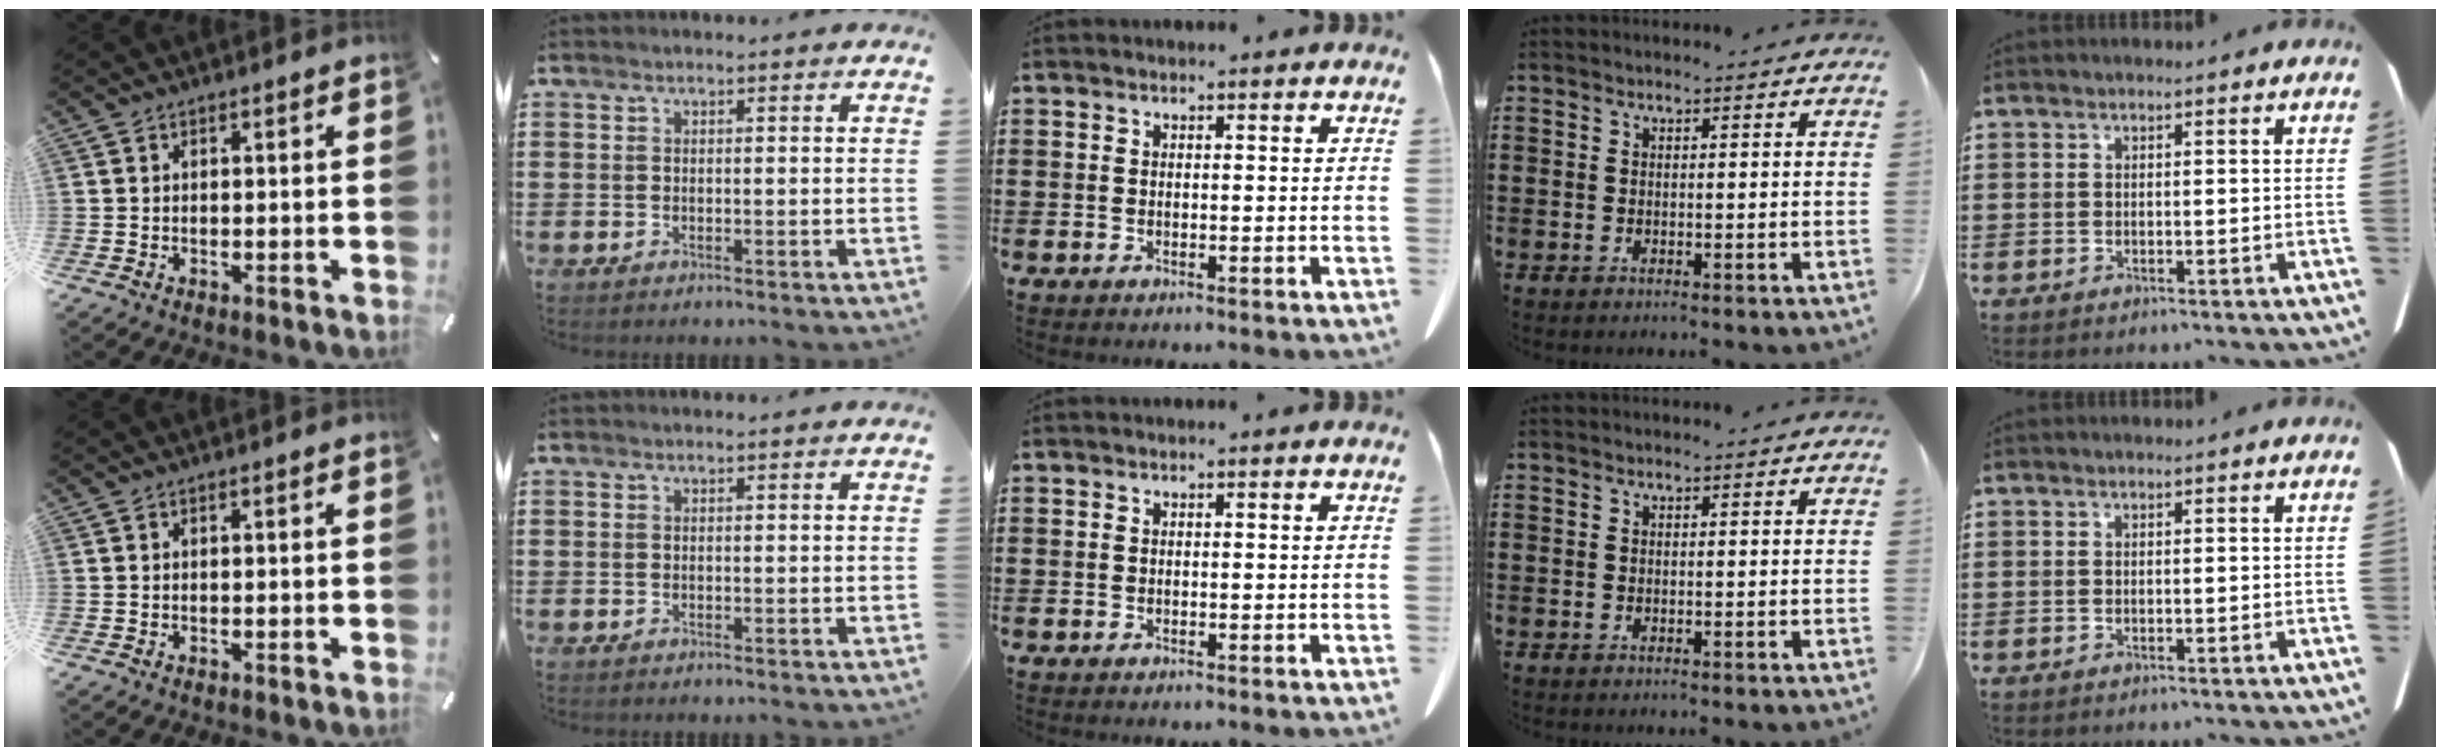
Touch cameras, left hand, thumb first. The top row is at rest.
{}